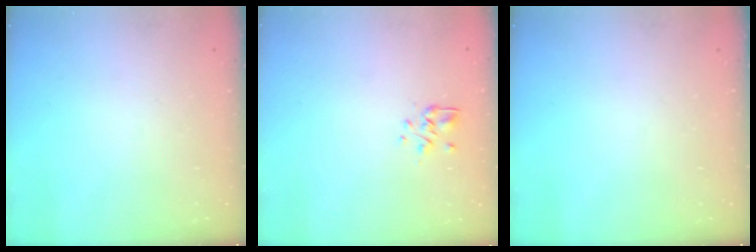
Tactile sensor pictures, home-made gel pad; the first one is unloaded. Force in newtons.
{"total": 2.9, "press": 2.6, "slide": 1.4}
{"total": 0.0}